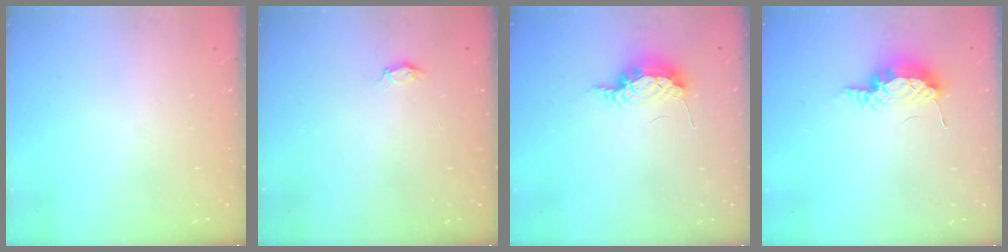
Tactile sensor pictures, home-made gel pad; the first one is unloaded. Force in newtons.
{"total": 3.0, "press": 2.9, "slide": 0.3}
{"total": 7.6, "press": 7.3, "slide": 1.9}
{"total": 8.4, "press": 8.2, "slide": 1.6}